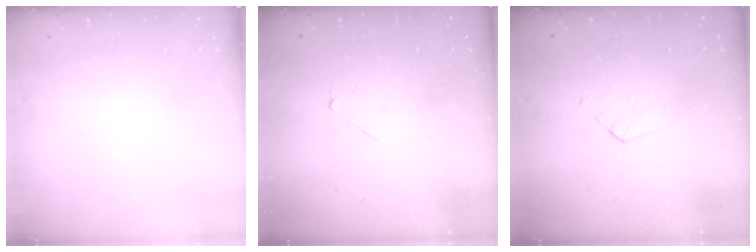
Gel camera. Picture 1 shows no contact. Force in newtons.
{"total": 1.9, "press": 1.9, "slide": 0.2}
{"total": 3.8, "press": 3.8, "slide": 0.3}